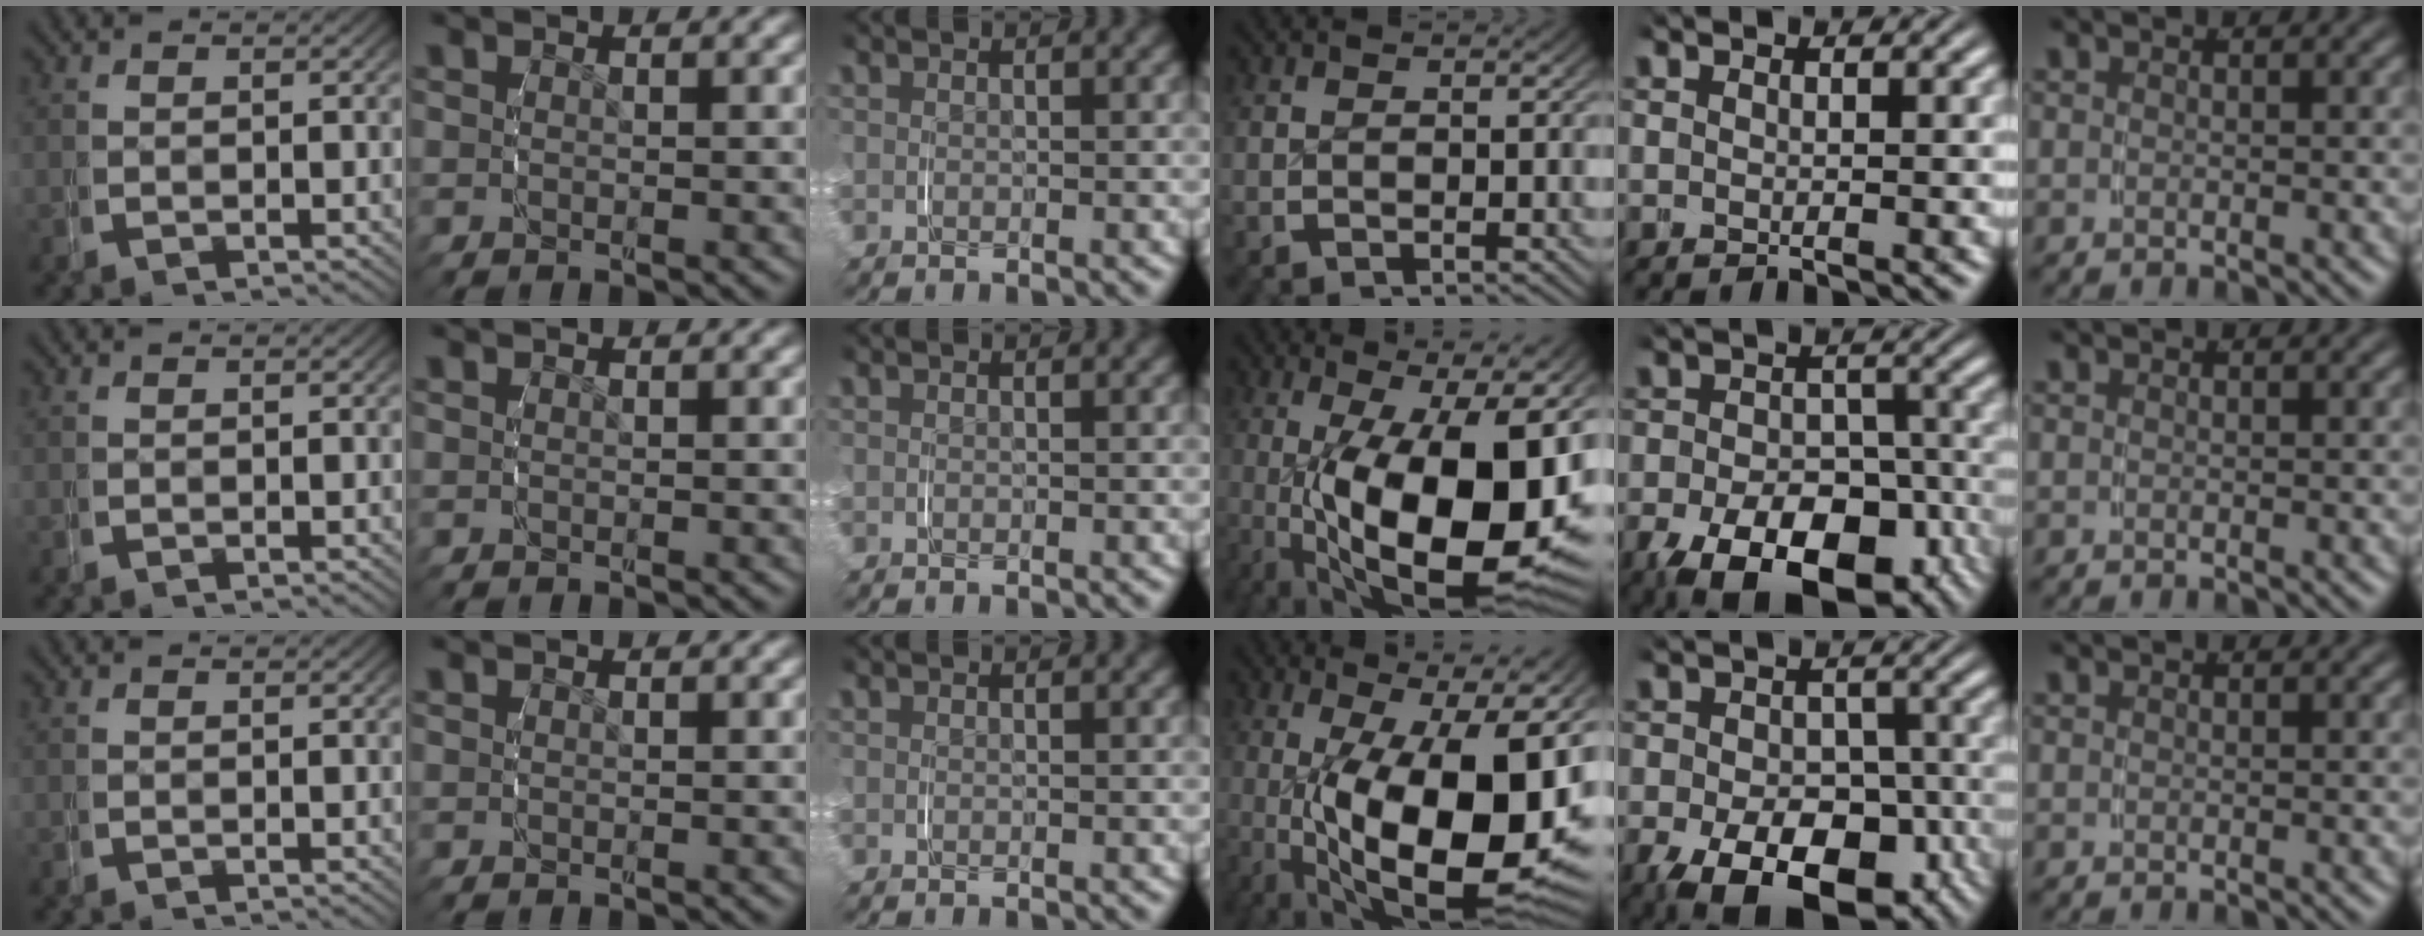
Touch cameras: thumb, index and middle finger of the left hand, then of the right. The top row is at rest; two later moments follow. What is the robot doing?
{"motion": "grasp_and_lifting", "object": "key"}